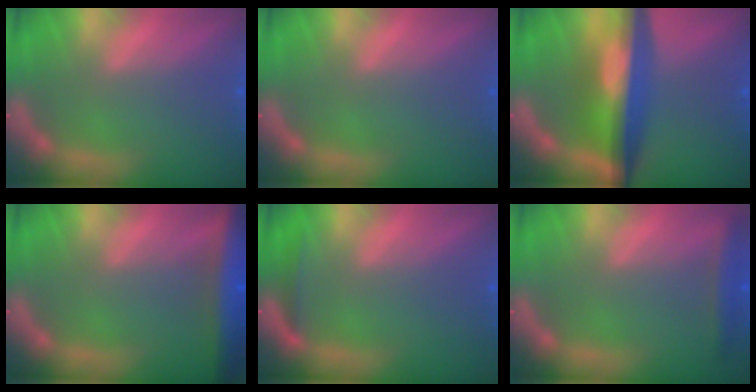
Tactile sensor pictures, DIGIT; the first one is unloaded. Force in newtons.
{"total": 0.0}
{"total": 9.0}
{"total": 8.0}
{"total": 1.4}
{"total": 2.4}